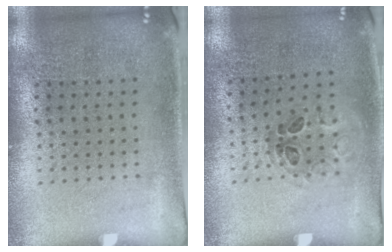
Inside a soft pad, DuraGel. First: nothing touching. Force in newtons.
{"total": 0.9, "press": 0.6, "slide": 0.7}